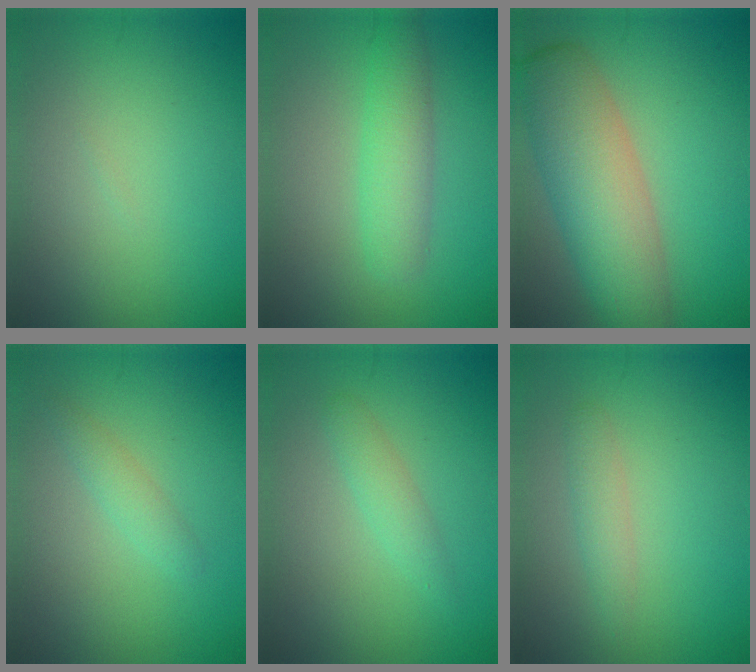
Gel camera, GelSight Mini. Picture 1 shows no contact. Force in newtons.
{"total": 3.5, "press": 3.5, "slide": 0.1}
{"total": 8.1, "press": 8.1, "slide": 0.2}
{"total": 1.6, "press": 1.6, "slide": 0.2}
{"total": 1.7, "press": 1.7, "slide": 0.1}
{"total": 1.6, "press": 1.6, "slide": 0.0}